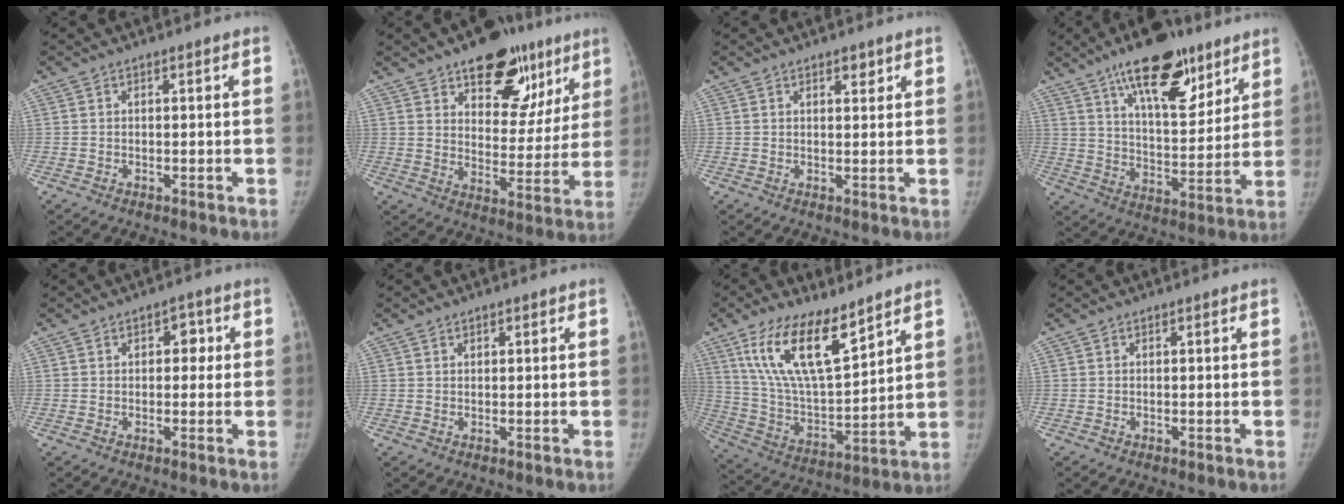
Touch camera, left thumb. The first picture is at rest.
{"total": 19.1, "force": [11.3, 10.6, 11.2], "torque": [-0.085, -0.039, 0.162]}
{"total": 1.9, "force": [1.2, 0.9, 1.1], "torque": [-0.005, -0.006, 0.018]}
{"total": 19.4, "force": [12.0, 7.9, 13.1], "torque": [-0.165, -0.054, 0.196]}
{"total": 3.4, "force": [0.6, 2.4, 2.3], "torque": [-0.004, 0.005, 0.002]}
{"total": 0.6, "force": [0.4, 0.4, 0.2], "torque": [0.001, -0.002, 0.005]}
{"total": 17.1, "force": [10.5, 6.1, 11.9], "torque": [-0.197, -0.053, 0.212]}
{"total": 0.0}